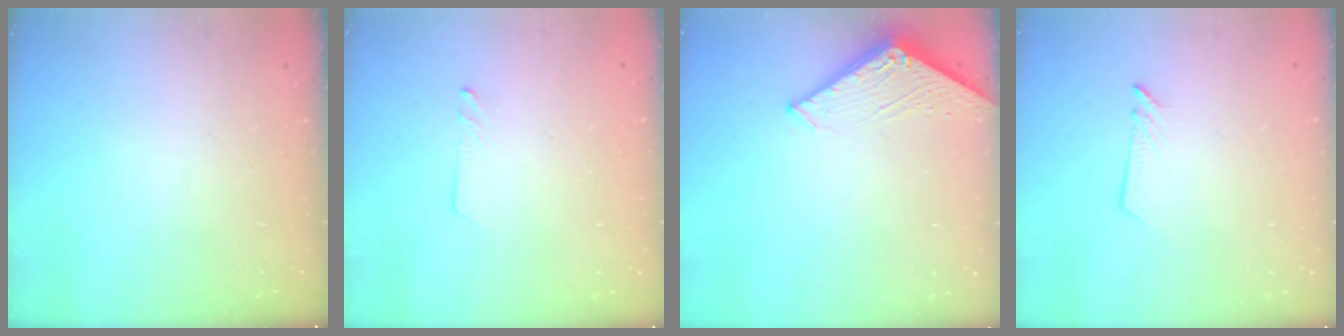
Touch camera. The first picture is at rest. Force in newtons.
{"total": 1.6, "press": 1.6, "slide": 0.1}
{"total": 2.9, "press": 2.9, "slide": 0.3}
{"total": 2.9, "press": 2.9, "slide": 0.3}